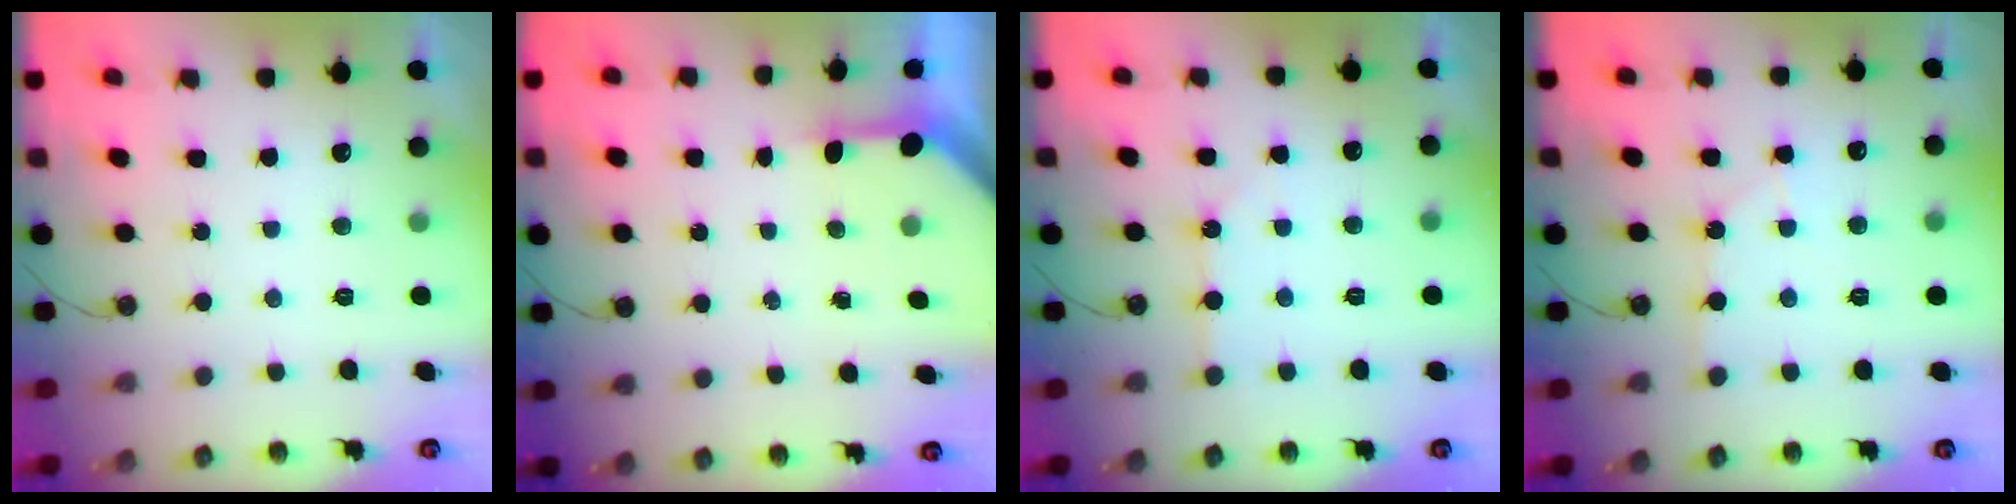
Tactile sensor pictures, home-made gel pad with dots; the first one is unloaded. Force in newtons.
{"total": 3.2, "press": 3.2, "slide": 0.2}
{"total": 2.1, "press": 2.1, "slide": 0.3}
{"total": 4.4, "press": 4.3, "slide": 0.7}